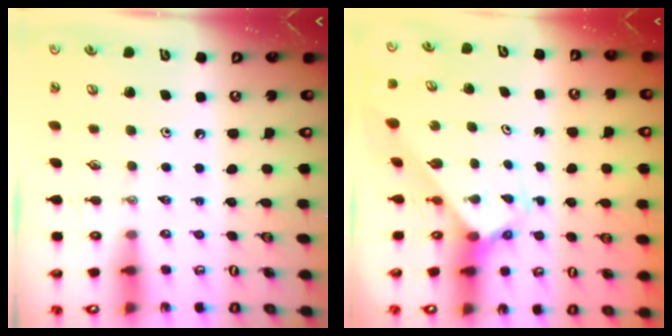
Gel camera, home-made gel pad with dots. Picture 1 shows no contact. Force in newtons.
{"total": 2.7, "press": 2.7, "slide": 0.3}